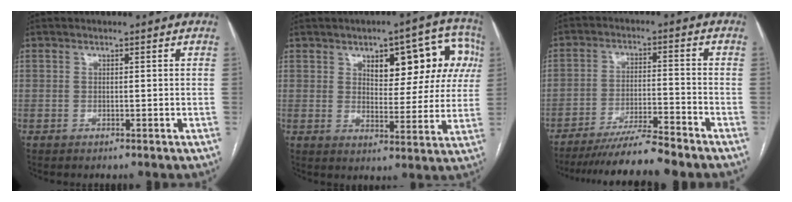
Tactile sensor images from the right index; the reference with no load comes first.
{"total": 13.3, "force": [5.0, 5.7, 11.0], "torque": [-0.120, 0.035, 0.067]}
{"total": 8.7, "force": [-8.0, -0.4, 3.6], "torque": [-0.051, -0.013, -0.137]}